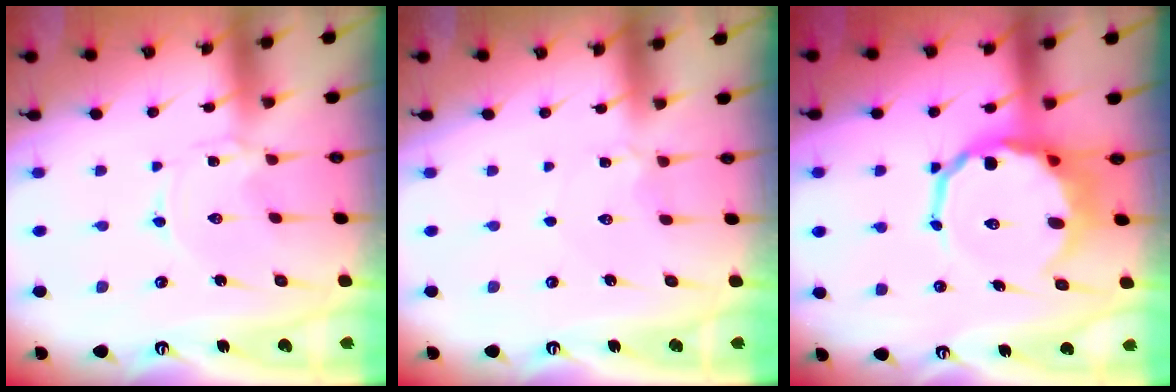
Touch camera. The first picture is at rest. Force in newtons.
{"total": 2.3, "press": 2.3, "slide": 0.2}
{"total": 12.8, "press": 12.4, "slide": 2.9}